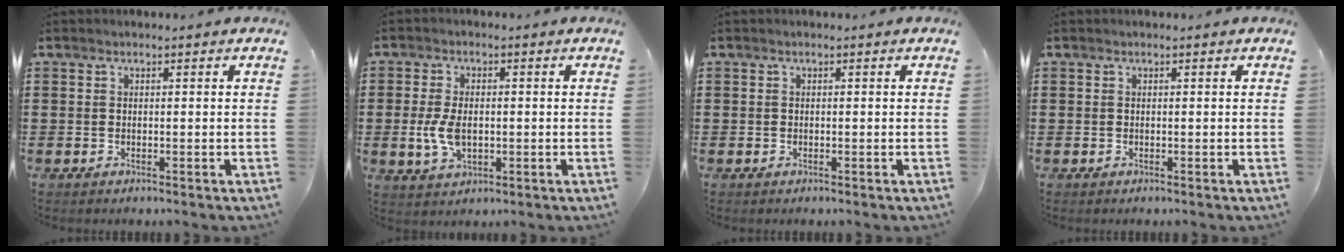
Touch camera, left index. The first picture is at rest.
{"total": 5.4, "force": [-0.3, 3.2, 4.4], "torque": [-0.110, -0.003, -0.011]}
{"total": 0.0}
{"total": 0.0}